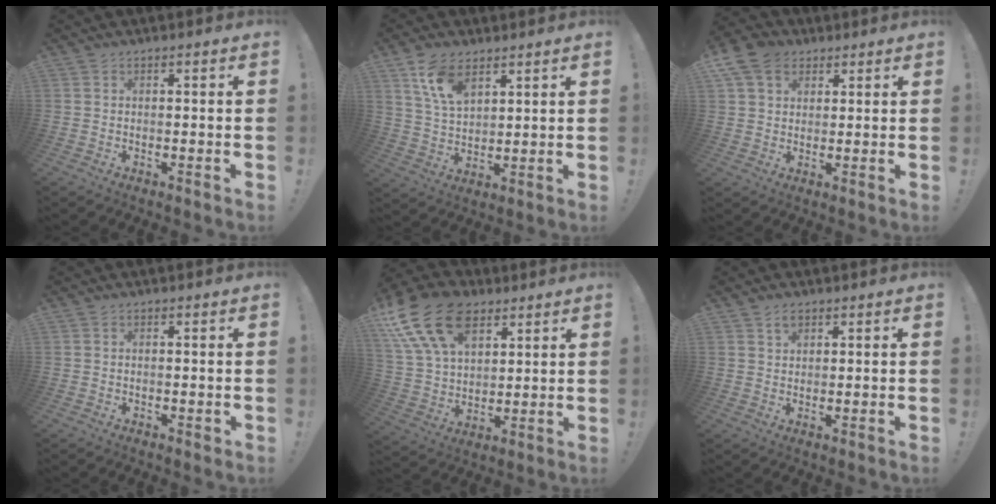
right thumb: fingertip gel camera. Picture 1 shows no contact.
{"total": 10.3, "force": [6.3, 5.7, 5.9], "torque": [-0.109, -0.023, 0.122]}
{"total": 10.0, "force": [4.8, 7.4, 4.7], "torque": [-0.081, -0.009, 0.099]}
{"total": 0.7, "force": [0.1, 0.5, 0.5], "torque": [-0.008, 0.002, 0.003]}
{"total": 20.6, "force": [10.2, 13.4, 11.8], "torque": [-0.216, -0.048, 0.189]}
{"total": 2.5, "force": [1.7, 1.4, 1.1], "torque": [-0.010, -0.008, 0.030]}